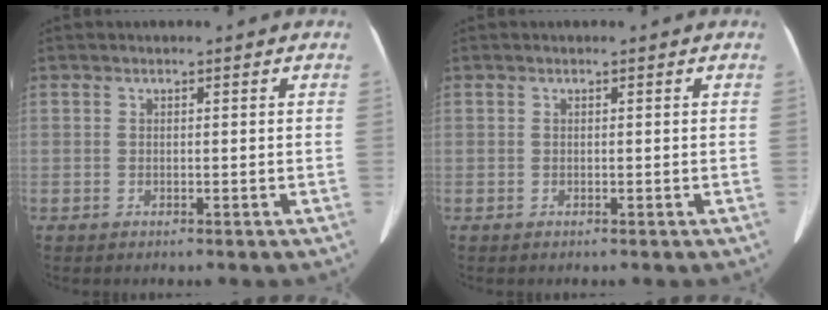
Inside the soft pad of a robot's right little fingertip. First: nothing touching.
{"total": 0.0}